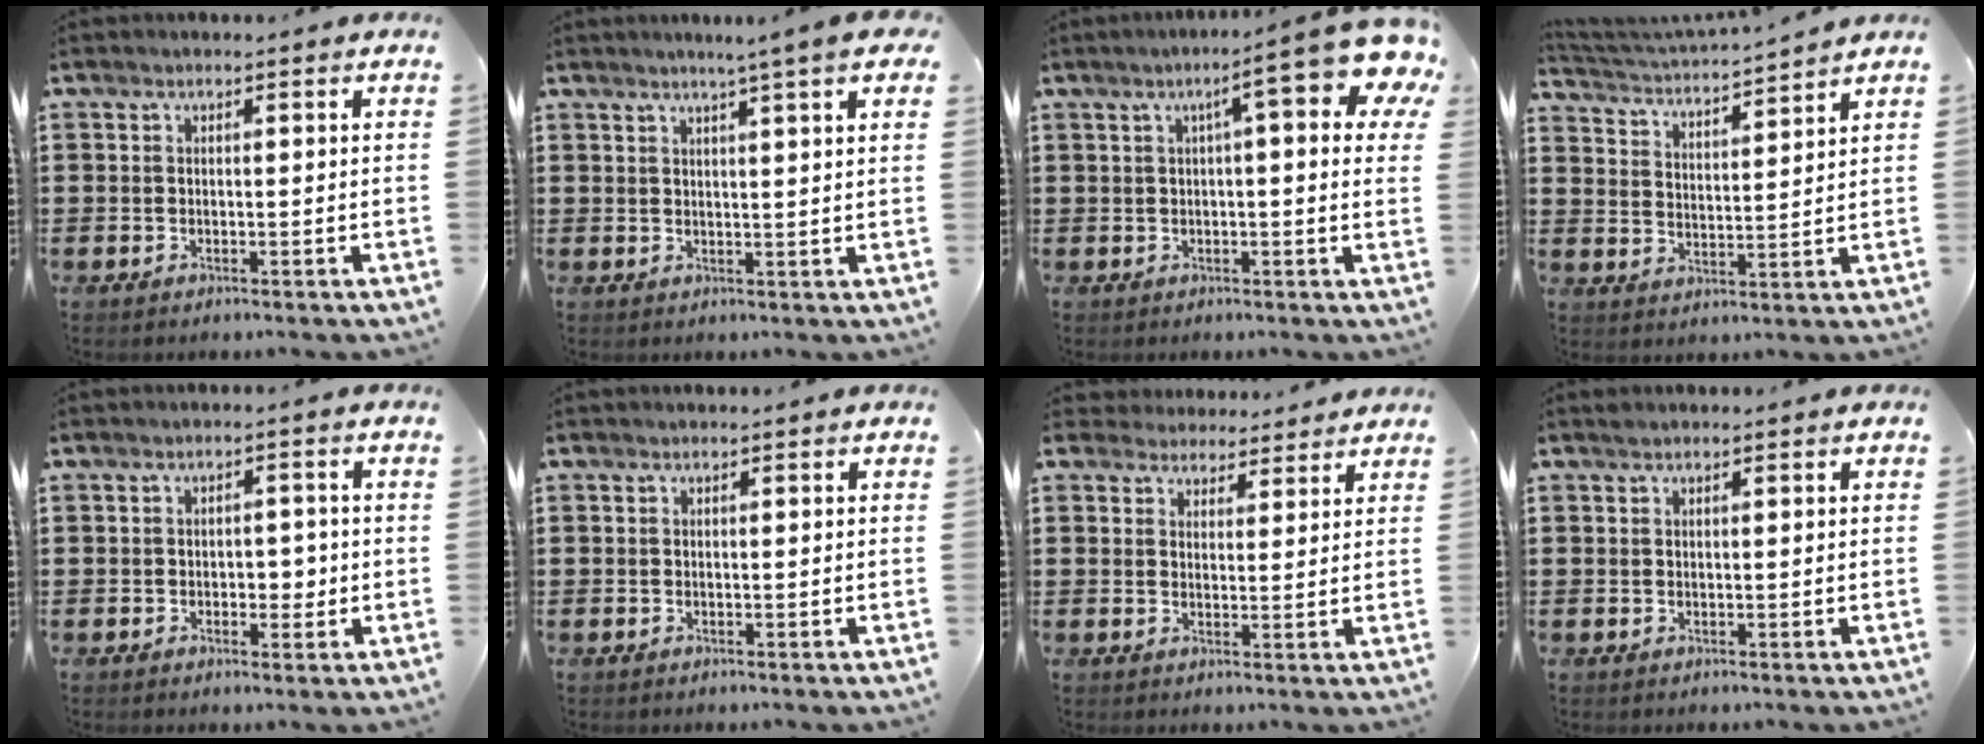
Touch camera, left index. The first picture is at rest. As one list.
[{"total": 4.8, "force": [3.2, -0.3, 3.5], "torque": [-0.067, -0.008, 0.053]}, {"total": 10.0, "force": [4.6, 1.7, 8.7], "torque": [-0.135, -0.015, 0.068]}, {"total": 3.3, "force": [3.2, -0.5, 0.5], "torque": [-0.030, -0.026, 0.050]}, {"total": 3.1, "force": [-0.5, 1.9, 2.4], "torque": [-0.040, 0.003, -0.014]}, {"total": 0.0}, {"total": 3.5, "force": [3.2, 1.2, 0.0], "torque": [-0.014, -0.005, 0.061]}, {"total": 0.7, "force": [0.6, 0.3, 0.2], "torque": [-0.005, 0.001, 0.011]}]